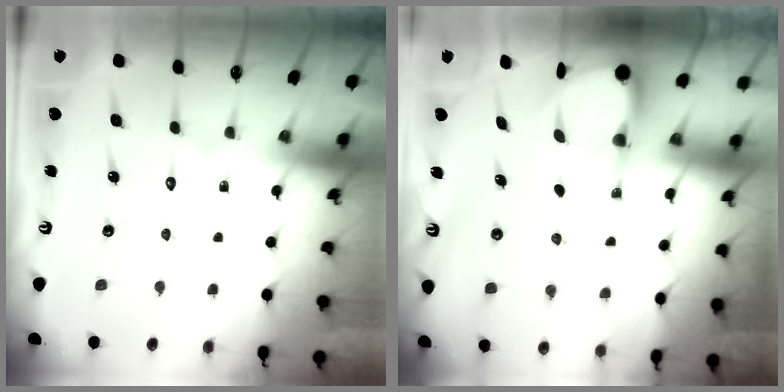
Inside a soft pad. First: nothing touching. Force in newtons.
{"total": 3.9, "press": 3.9, "slide": 0.3}